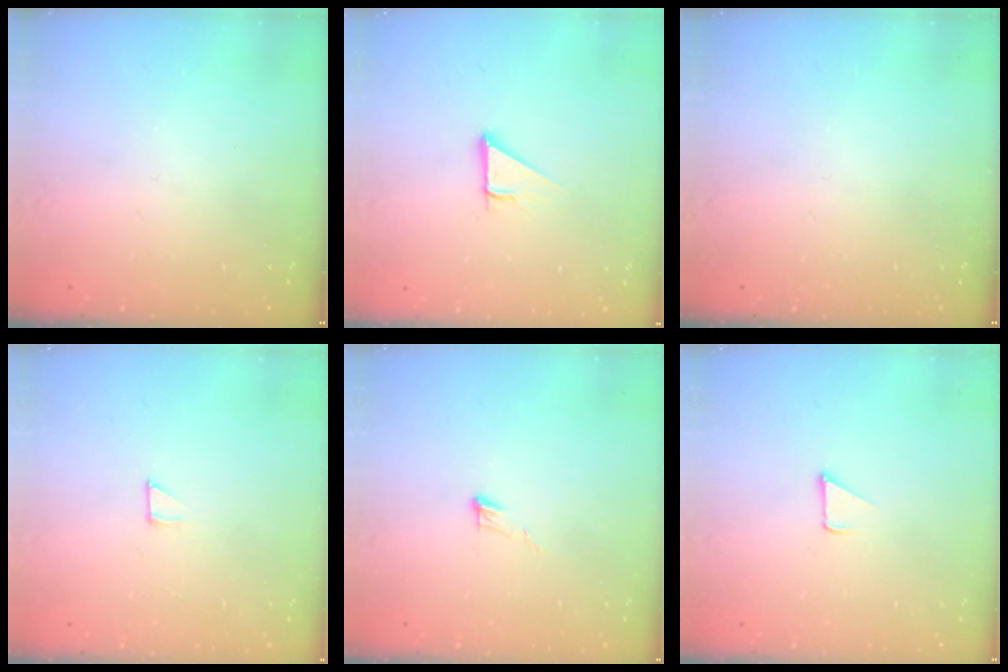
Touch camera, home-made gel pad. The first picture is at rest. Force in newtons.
{"total": 3.7, "press": 3.7, "slide": 0.2}
{"total": 0.0}
{"total": 2.6, "press": 2.6, "slide": 0.1}
{"total": 3.8, "press": 3.8, "slide": 0.3}
{"total": 1.7, "press": 1.7, "slide": 0.1}